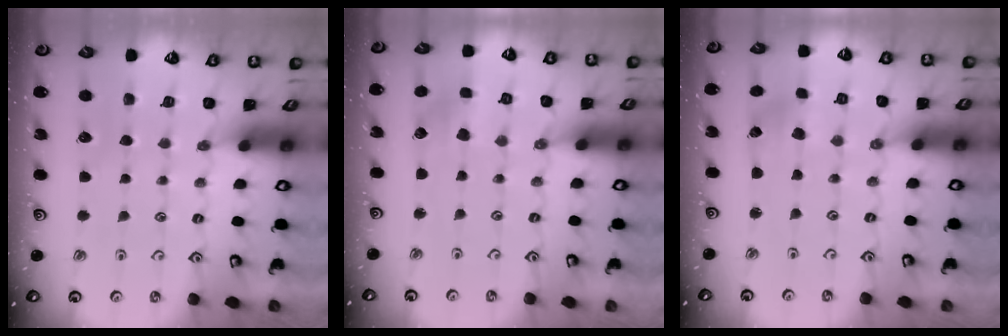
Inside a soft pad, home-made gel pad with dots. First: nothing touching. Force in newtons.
{"total": 2.8, "press": 2.8, "slide": 0.4}
{"total": 2.8, "press": 2.8, "slide": 0.3}